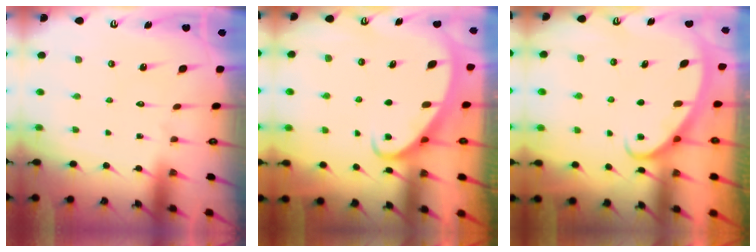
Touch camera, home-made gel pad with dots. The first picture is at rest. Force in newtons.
{"total": 2.4, "press": 2.4, "slide": 0.4}
{"total": 3.0, "press": 2.9, "slide": 0.4}